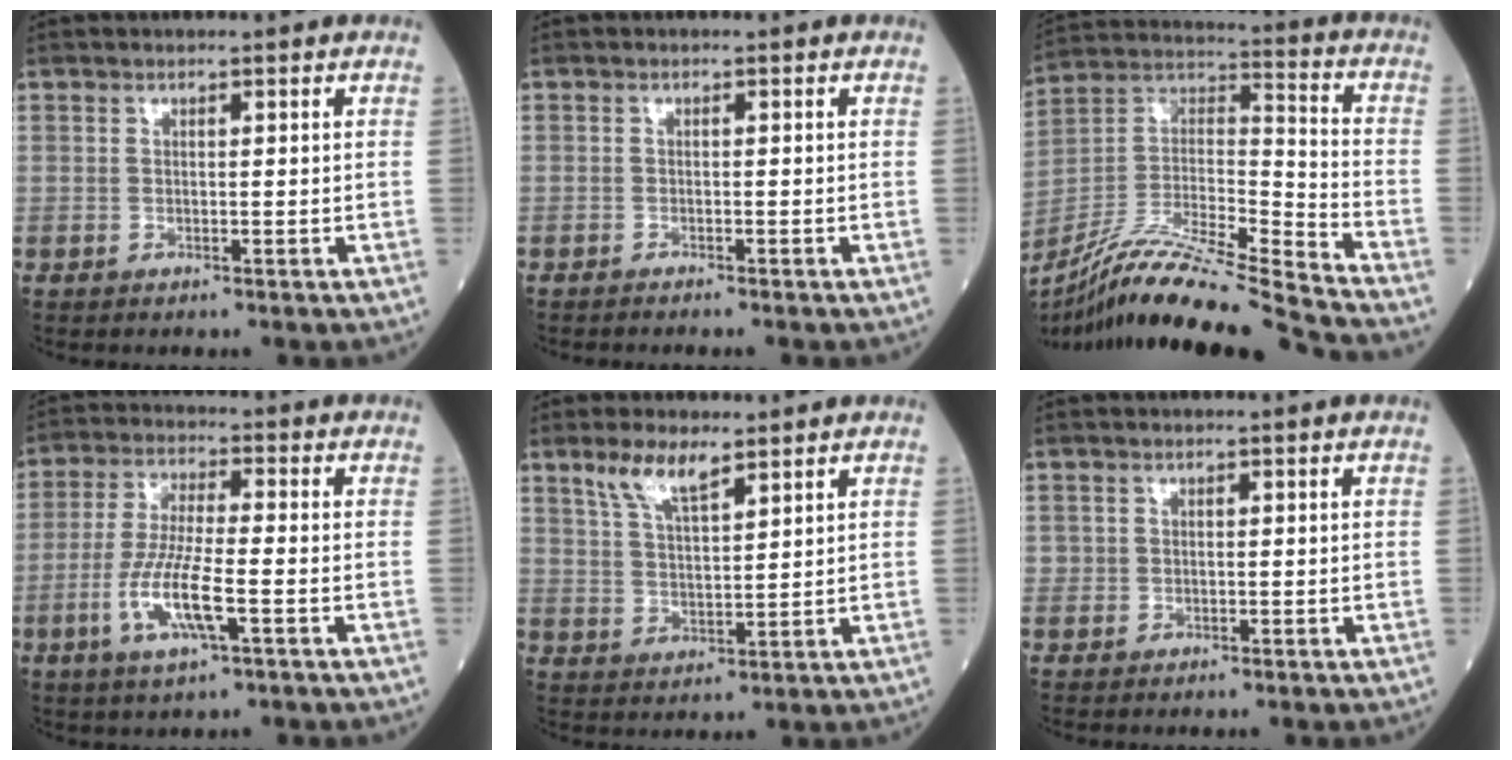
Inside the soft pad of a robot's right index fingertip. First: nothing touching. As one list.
[{"total": 1.3, "force": [-1.2, 0.0, 0.5], "torque": [-0.009, 0.000, -0.013]}, {"total": 22.5, "force": [-19.8, -0.9, 10.7], "torque": [-0.224, -0.016, -0.354]}, {"total": 9.3, "force": [-3.1, 1.2, 8.7], "torque": [-0.180, -0.010, -0.059]}, {"total": 6.2, "force": [4.4, 1.3, 4.1], "torque": [-0.090, 0.005, 0.090]}, {"total": 0.6, "force": [0.1, 0.6, 0.1], "torque": [0.003, 0.004, 0.003]}]